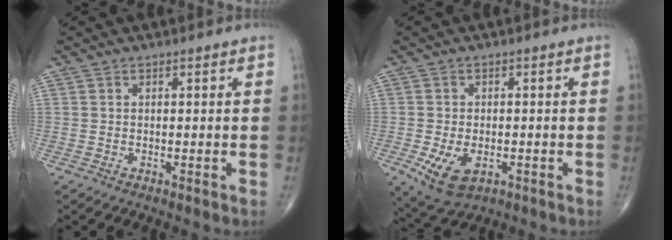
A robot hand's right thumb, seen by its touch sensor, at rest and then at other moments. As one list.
[{"total": 7.8, "force": [-2.7, 4.5, 5.8], "torque": [-0.107, -0.004, -0.036]}]